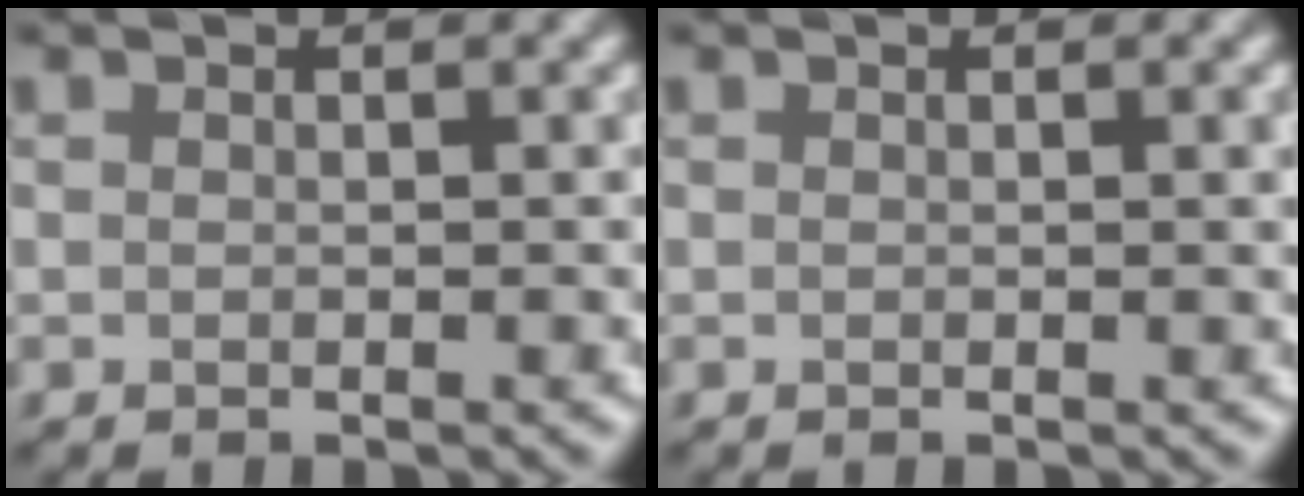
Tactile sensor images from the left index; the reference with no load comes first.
{"total": 1.1, "force": [0.2, 0.3, 1.0], "torque": [-0.011, 0.001, 0.001]}